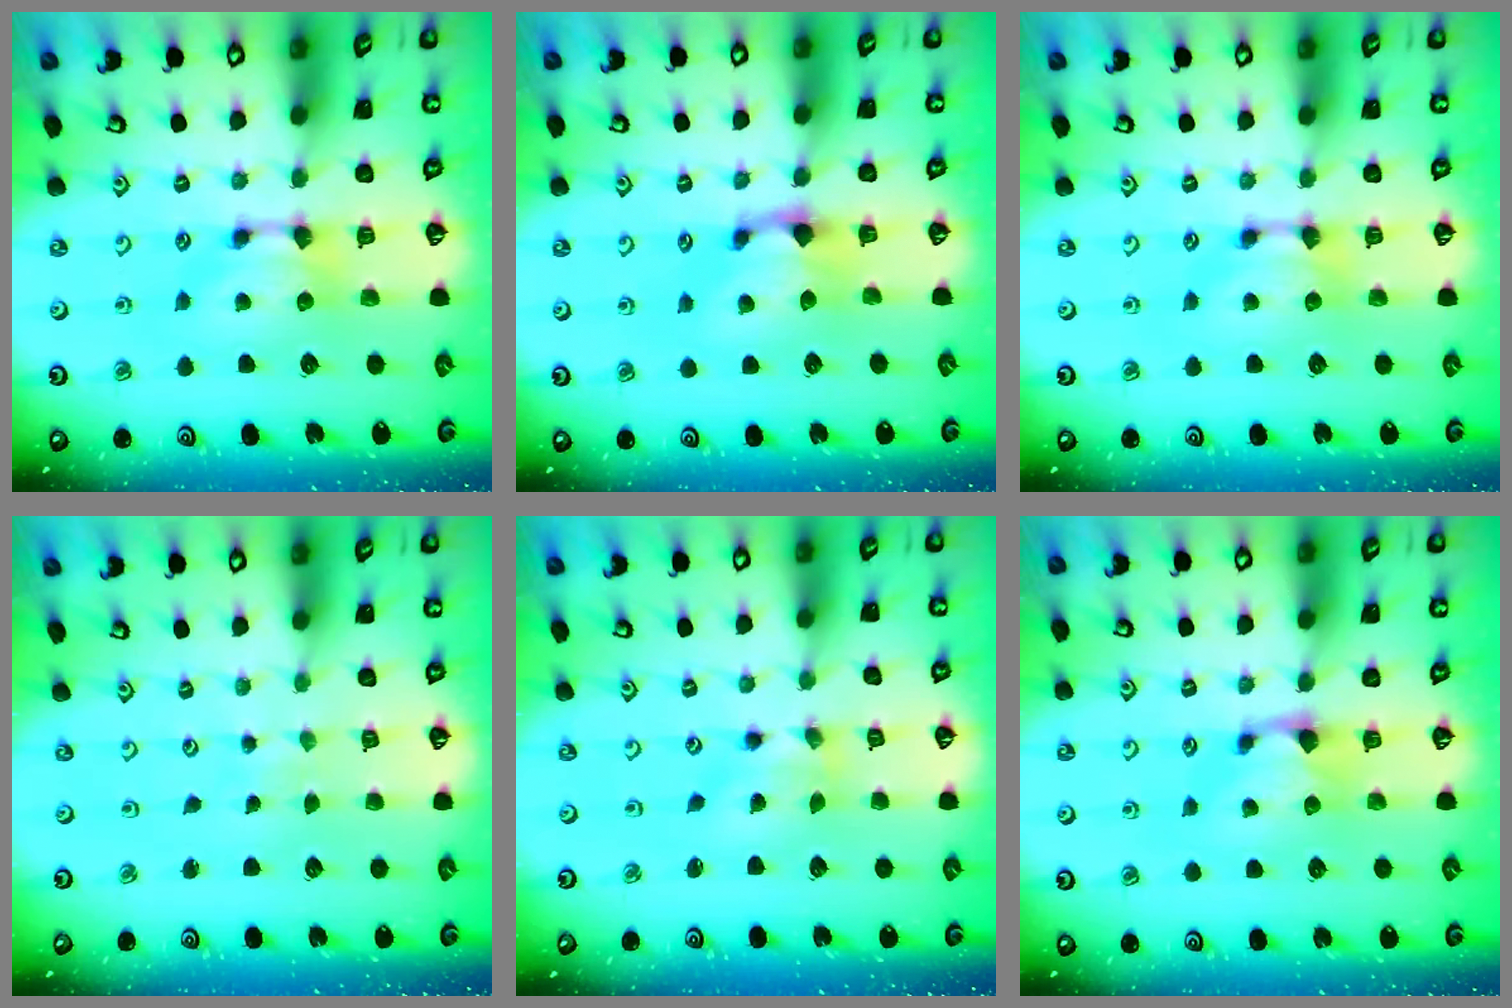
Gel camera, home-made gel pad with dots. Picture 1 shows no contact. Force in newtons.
{"total": 1.0, "press": 0.2, "slide": 0.9}
{"total": 0.0}
{"total": 6.1, "press": 6.1, "slide": 0.2}
{"total": 1.9, "press": 1.3, "slide": 1.4}
{"total": 1.3, "press": 0.7, "slide": 1.0}